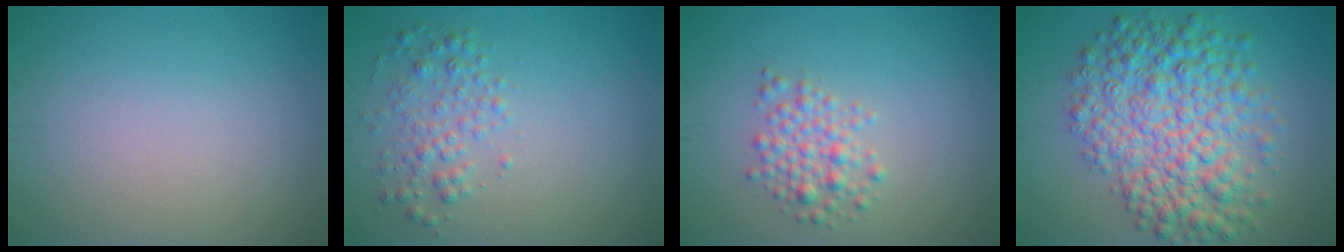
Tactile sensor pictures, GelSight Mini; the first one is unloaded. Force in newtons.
{"total": 2.4, "press": 2.4, "slide": 0.1}
{"total": 2.6, "press": 2.6, "slide": 0.2}
{"total": 8.7, "press": 8.7, "slide": 0.1}